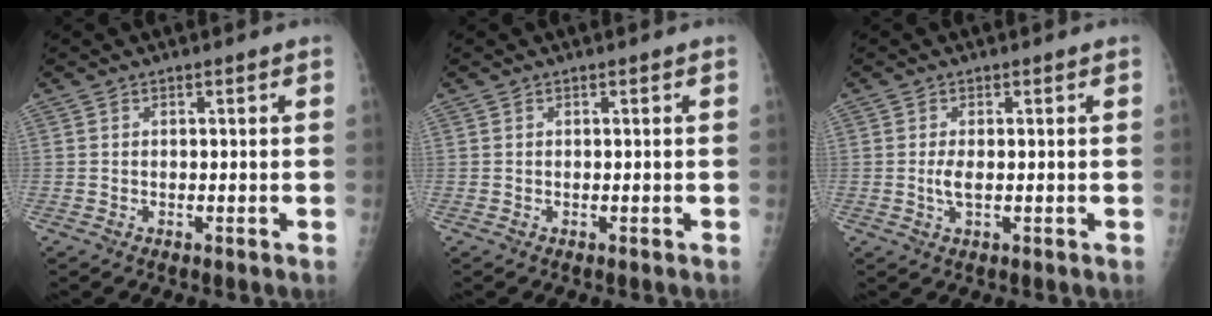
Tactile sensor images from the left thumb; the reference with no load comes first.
{"total": 0.0}
{"total": 2.1, "force": [-0.1, 0.8, 1.9], "torque": [-0.046, -0.005, -0.001]}